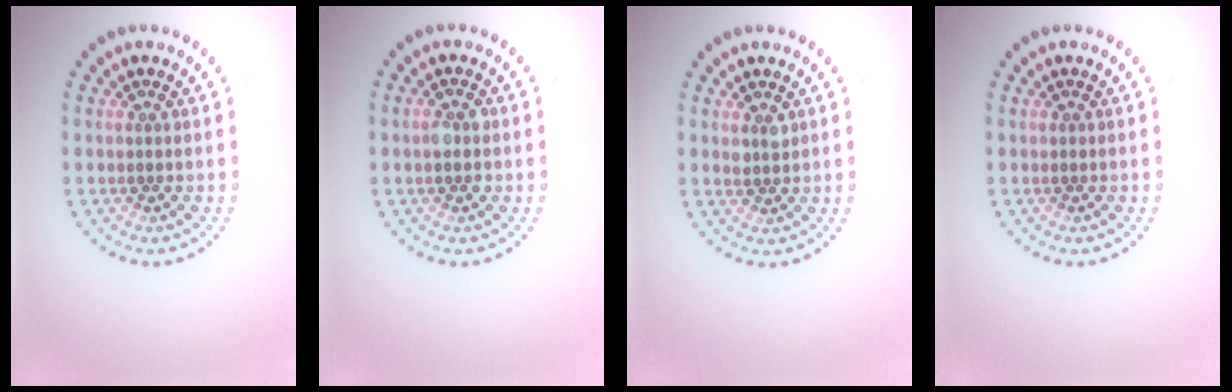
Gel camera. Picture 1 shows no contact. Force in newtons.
{"total": 1.7, "press": 1.7, "slide": 0.1}
{"total": 1.2, "press": 1.1, "slide": 0.4}
{"total": 0.0}